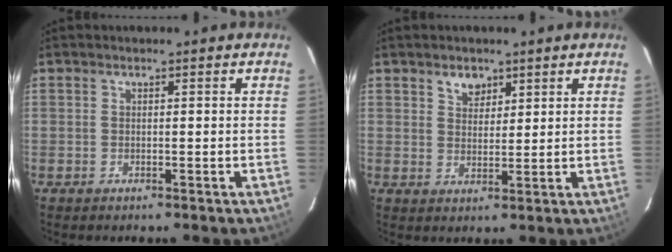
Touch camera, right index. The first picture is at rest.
{"total": 3.6, "force": [2.4, 2.3, 1.3], "torque": [-0.014, 0.005, 0.042]}